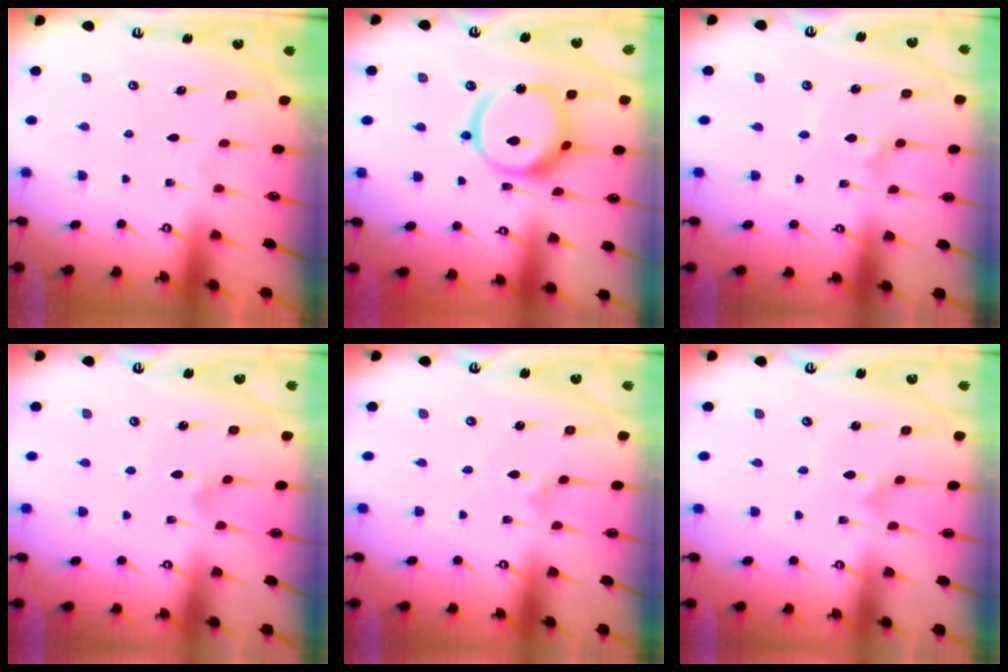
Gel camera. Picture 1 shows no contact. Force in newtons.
{"total": 15.7, "press": 15.6, "slide": 1.6}
{"total": 1.8, "press": 1.8, "slide": 0.1}
{"total": 6.0, "press": 5.9, "slide": 0.6}
{"total": 0.0}
{"total": 2.0, "press": 2.0, "slide": 0.2}